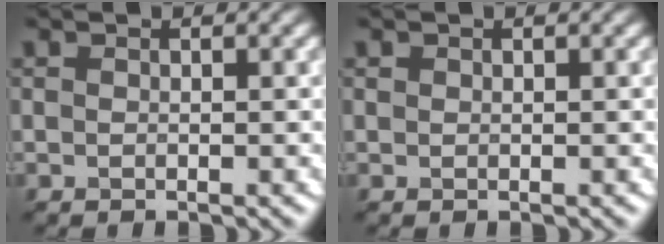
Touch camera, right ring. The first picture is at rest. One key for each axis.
{"total": 0.8, "fx": -0.2, "fy": -0.5, "fz": -0.6, "tx": -0.004, "ty": -0.003, "tz": 0.009}